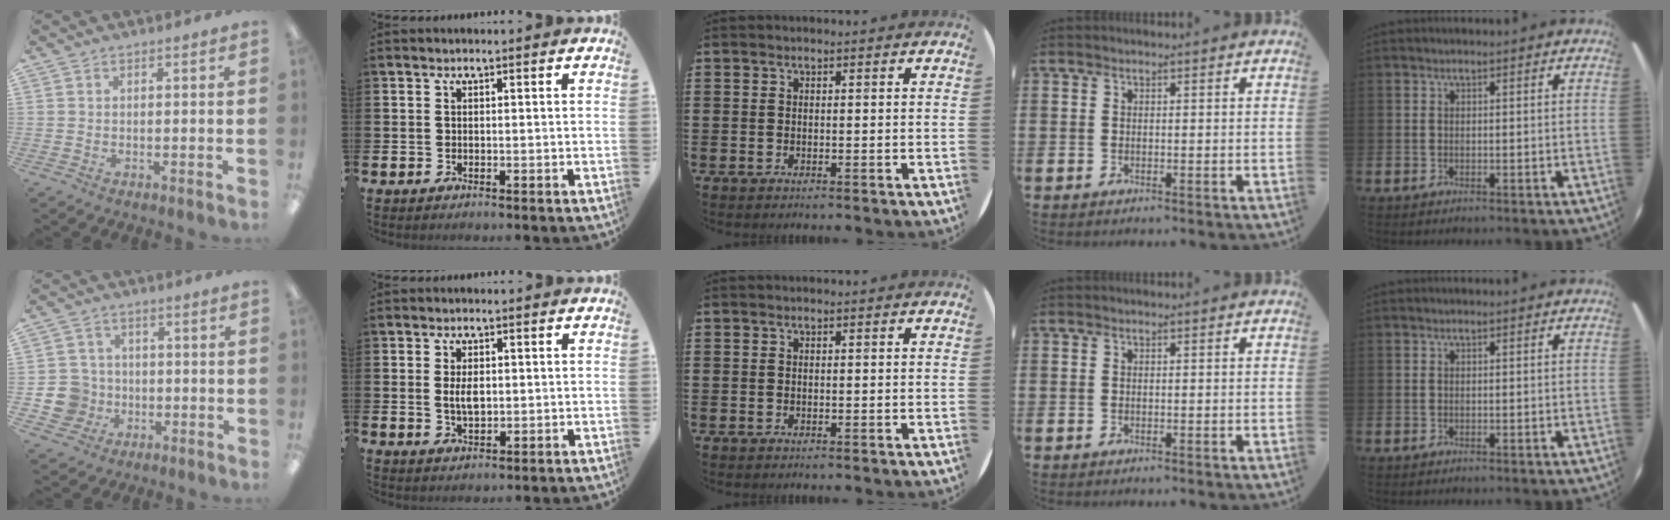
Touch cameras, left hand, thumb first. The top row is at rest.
{"thumb": {"total": 8.2, "force": [-1.5, 7.9, 1.7], "torque": [-0.056, 0.017, -0.018]}, "index": {"total": 3.4, "force": [0.4, 1.9, 2.8], "torque": [-0.041, 0.001, 0.002]}}